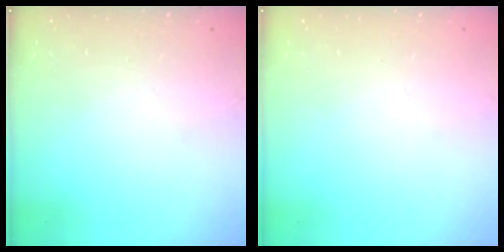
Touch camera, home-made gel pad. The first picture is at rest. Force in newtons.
{"total": 0.0}